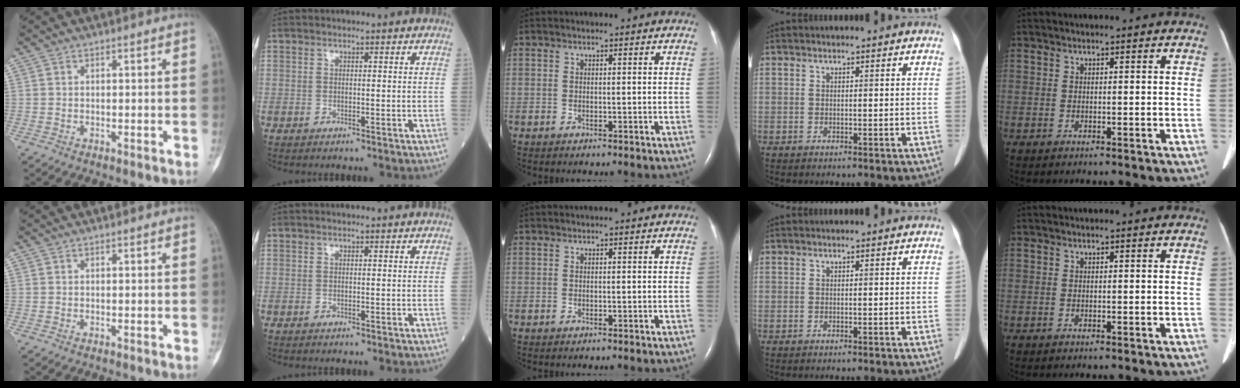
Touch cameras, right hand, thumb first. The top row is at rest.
{}